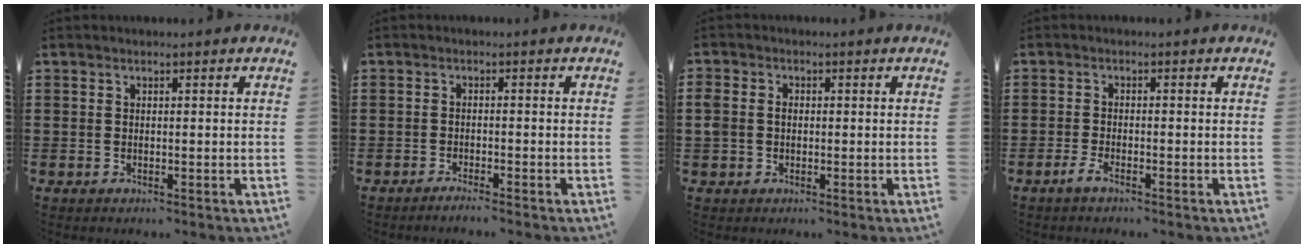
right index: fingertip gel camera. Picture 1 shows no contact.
{"total": 1.5, "force": [-1.5, -0.3, 0.4], "torque": [-0.005, 0.000, -0.028]}
{"total": 2.0, "force": [-0.1, 1.8, 0.9], "torque": [-0.022, 0.008, -0.004]}
{"total": 1.9, "force": [-1.4, 0.1, 1.2], "torque": [-0.035, -0.005, -0.032]}